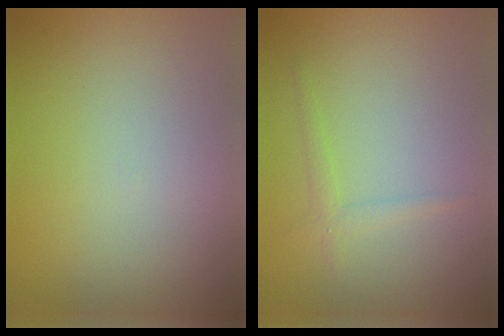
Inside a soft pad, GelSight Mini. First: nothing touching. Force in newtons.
{"total": 1.2, "press": 1.2, "slide": 0.1}